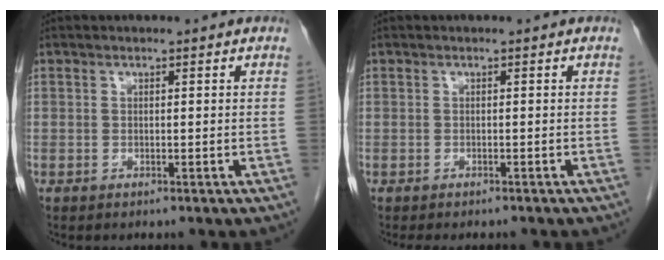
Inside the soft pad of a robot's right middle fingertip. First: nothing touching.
{"total": 5.2, "force": [-4.5, 1.4, 2.1], "torque": [-0.023, -0.006, -0.059]}